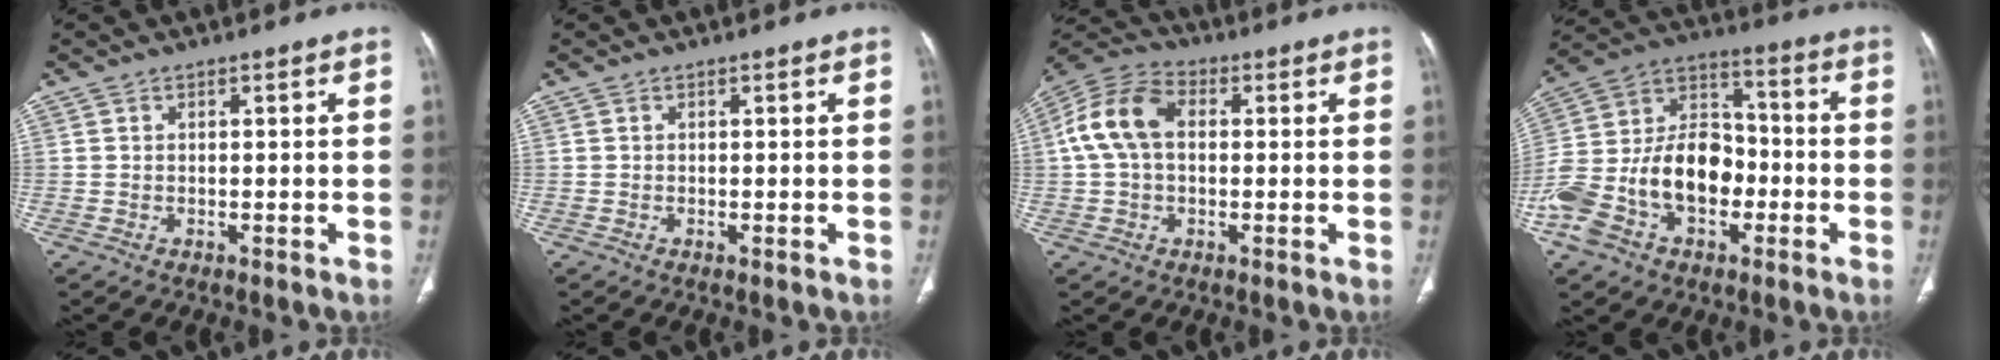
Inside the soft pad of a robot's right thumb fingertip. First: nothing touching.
{"total": 0.0}
{"total": 11.5, "force": [1.2, 7.7, 8.4], "torque": [-0.170, 0.033, 0.014]}
{"total": 21.1, "force": [-5.9, 14.2, 14.5], "torque": [-0.276, 0.054, -0.104]}